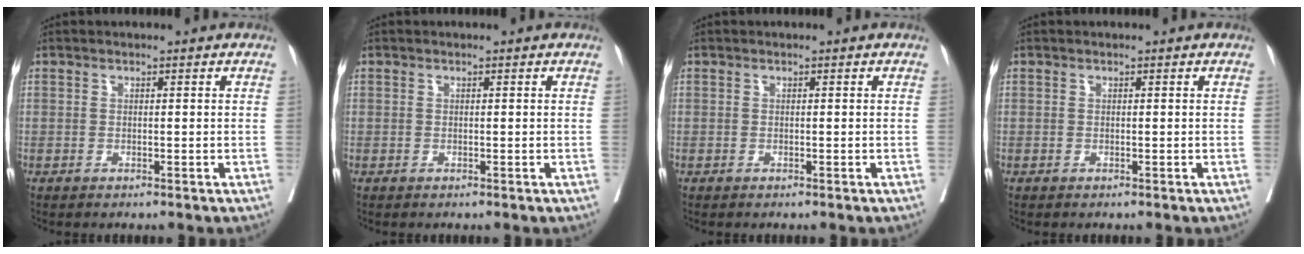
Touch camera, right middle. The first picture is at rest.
{"total": 0.0}
{"total": 0.0}
{"total": 0.0}